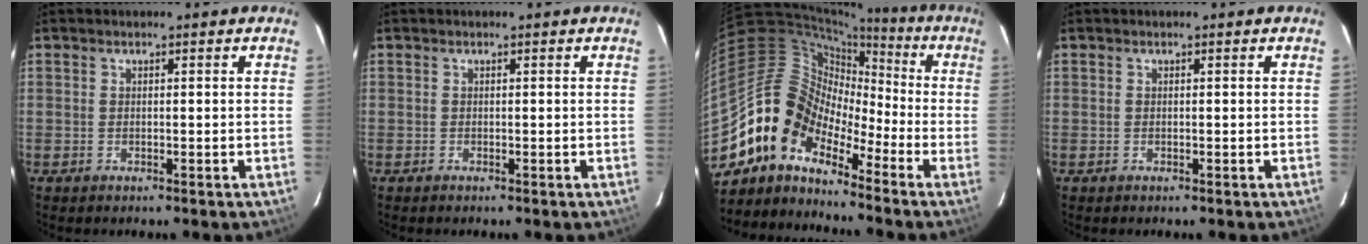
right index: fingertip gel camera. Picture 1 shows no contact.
{"total": 0.0}
{"total": 12.2, "force": [-8.9, 6.8, 4.9], "torque": [-0.085, 0.031, -0.193]}
{"total": 0.0}